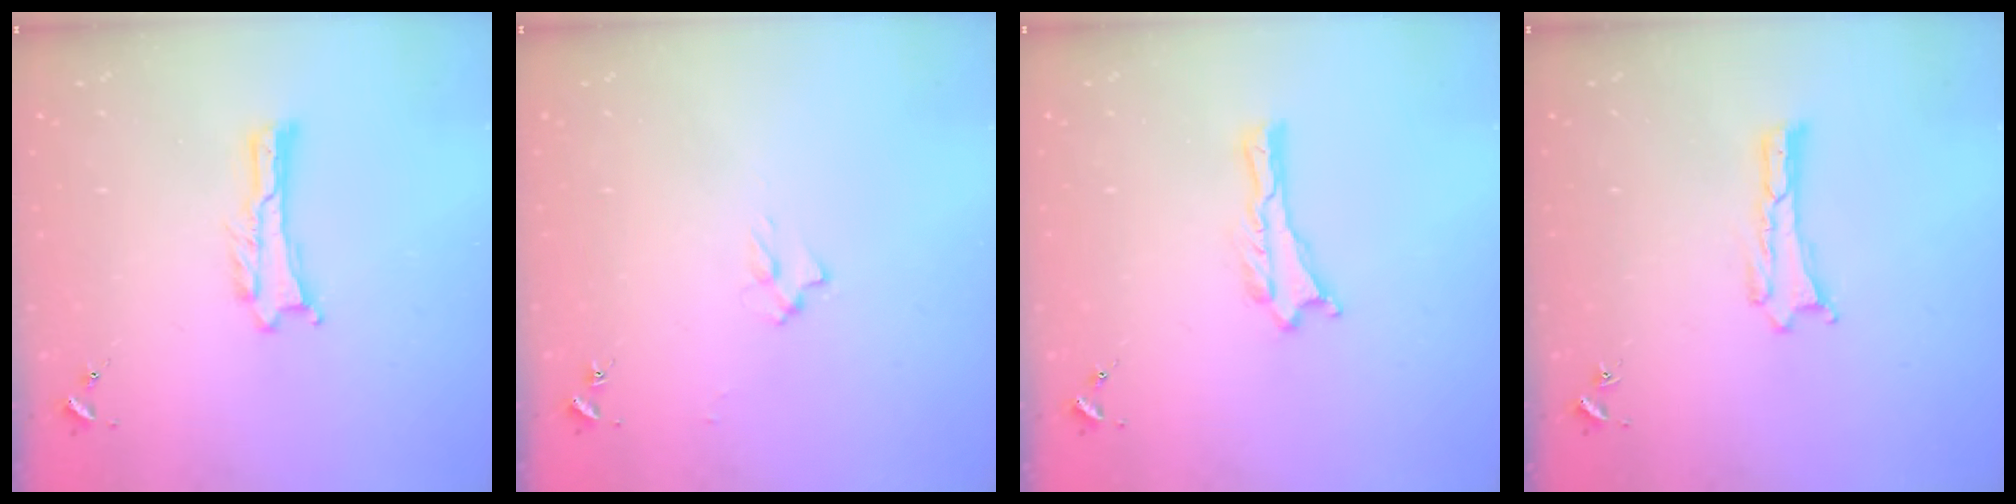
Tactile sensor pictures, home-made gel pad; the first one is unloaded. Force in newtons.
{"total": 2.0, "press": 2.0, "slide": 0.3}
{"total": 0.0}
{"total": 0.0}